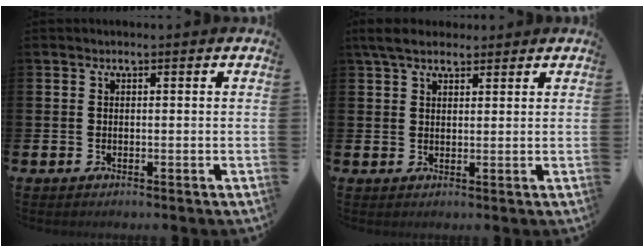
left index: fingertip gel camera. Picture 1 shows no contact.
{"total": 4.5, "force": [3.8, 1.8, 1.8], "torque": [-0.034, -0.008, 0.068]}